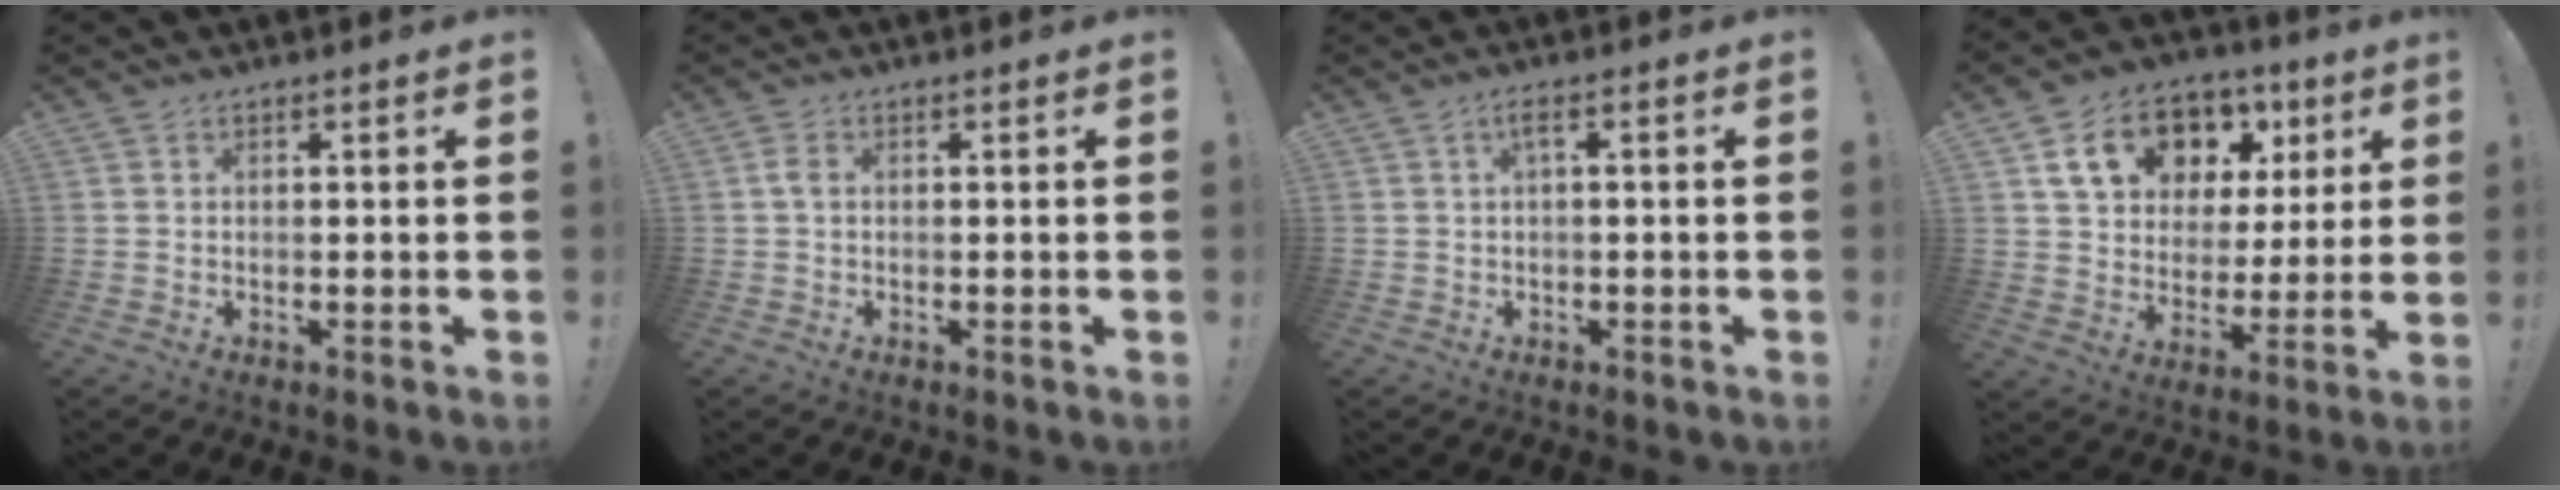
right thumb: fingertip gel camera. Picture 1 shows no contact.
{"total": 1.9, "force": [0.2, 1.0, 1.6], "torque": [-0.032, 0.008, 0.004]}
{"total": 2.4, "force": [-0.1, 0.1, 2.4], "torque": [-0.047, 0.006, -0.006]}
{"total": 16.5, "force": [7.7, 11.8, 8.5], "torque": [-0.129, -0.025, 0.151]}